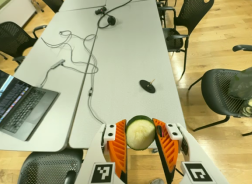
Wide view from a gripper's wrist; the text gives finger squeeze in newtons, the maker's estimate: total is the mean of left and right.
{"total": 12.7, "left": 13.3, "right": 12.0}